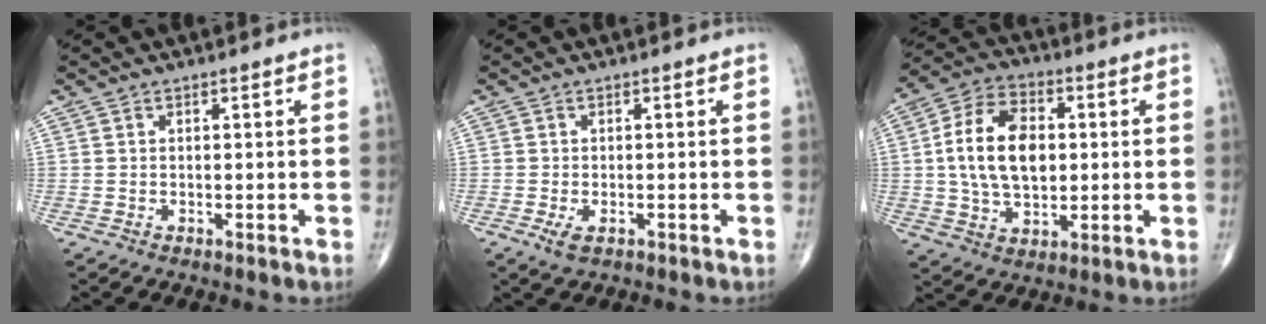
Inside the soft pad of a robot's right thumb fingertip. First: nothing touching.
{"total": 2.4, "force": [-1.0, 1.2, 1.8], "torque": [-0.035, -0.002, -0.017]}
{"total": 15.2, "force": [1.2, 9.6, 11.8], "torque": [-0.192, 0.011, 0.018]}